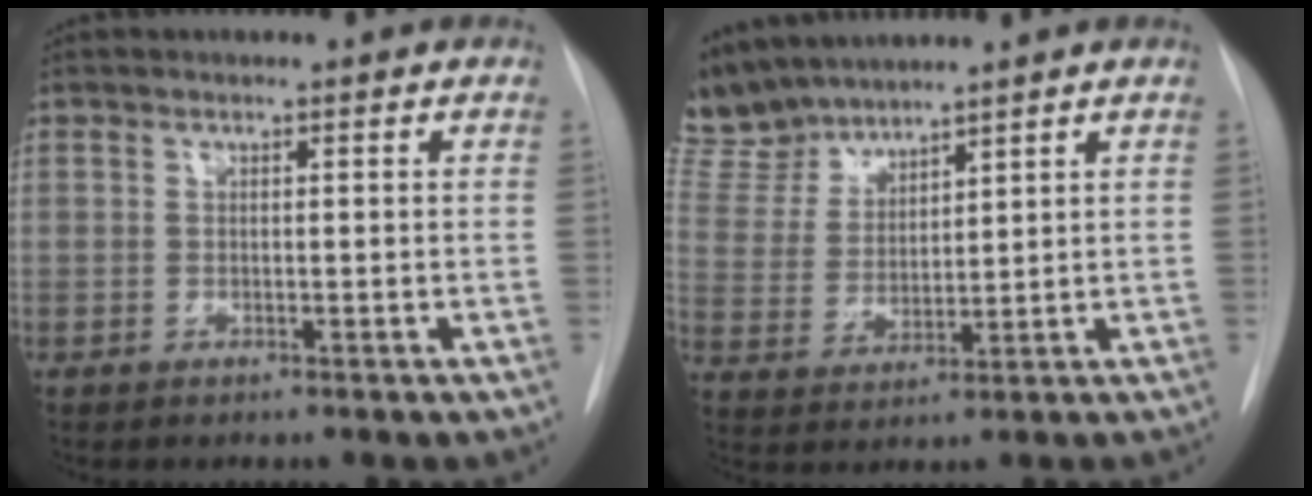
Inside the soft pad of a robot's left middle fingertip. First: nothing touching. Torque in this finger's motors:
{"motor_torque": [1.07, -1.07, 0.30, -0.02]}